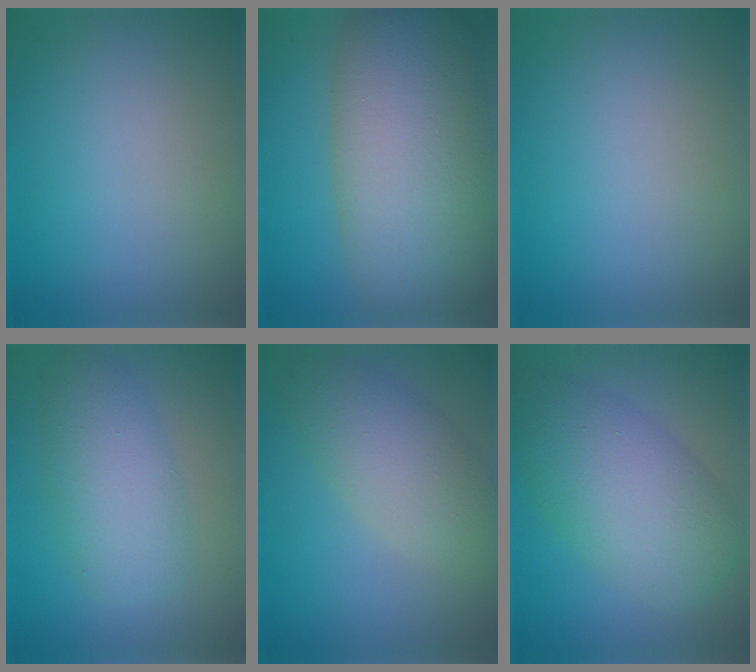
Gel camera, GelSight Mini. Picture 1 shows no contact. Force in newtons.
{"total": 13.1, "press": 13.1, "slide": 0.5}
{"total": 0.0}
{"total": 4.4, "press": 4.4, "slide": 0.0}
{"total": 5.0, "press": 5.0, "slide": 0.3}
{"total": 7.9, "press": 7.9, "slide": 0.2}